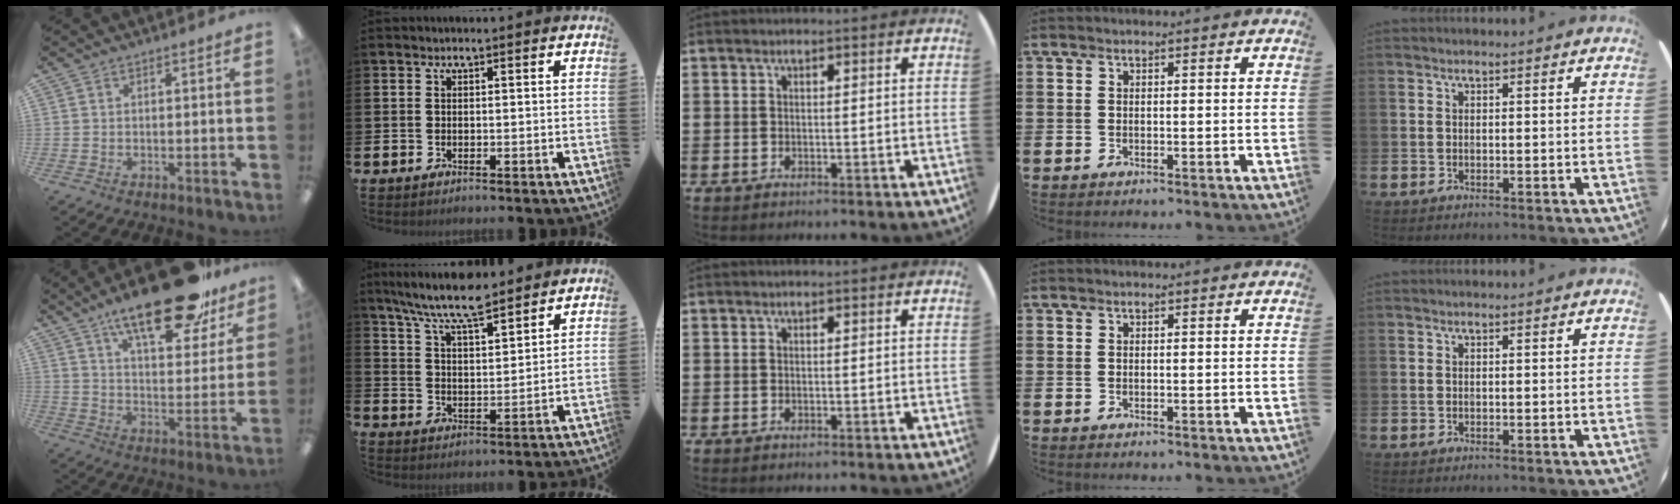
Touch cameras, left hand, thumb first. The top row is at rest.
{"thumb": {"total": 21.1, "force": [15.2, 7.3, 12.6], "torque": [-0.185, -0.088, 0.250]}, "index": {"total": 8.3, "force": [7.5, 1.0, 3.3], "torque": [-0.092, -0.035, 0.136]}}